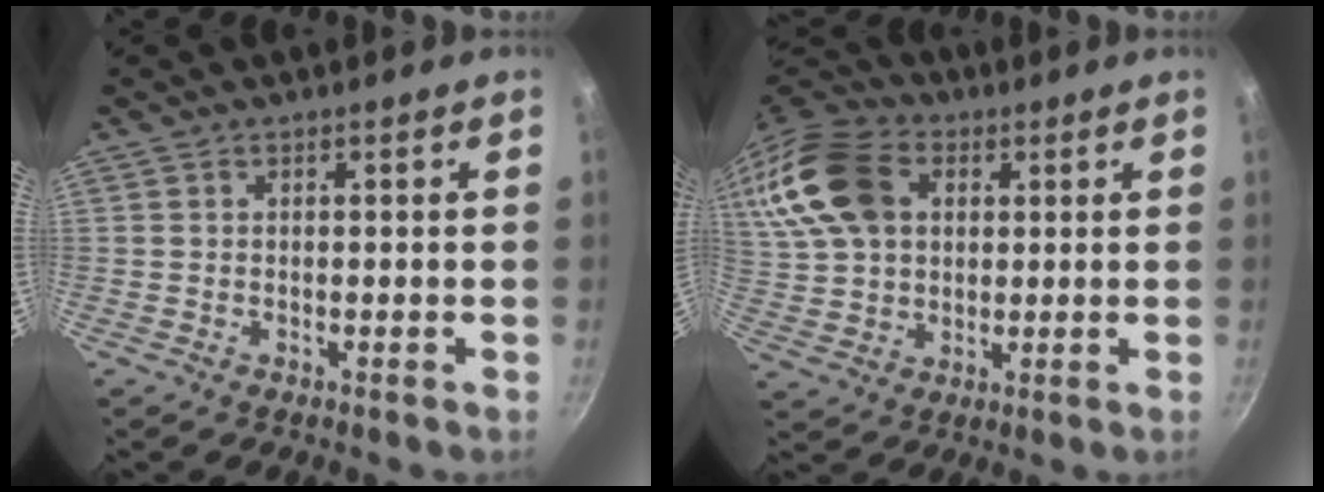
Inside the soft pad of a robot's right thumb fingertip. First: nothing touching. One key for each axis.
{"total": 20.4, "fx": 6.0, "fy": 14.7, "fz": 12.8, "tx": -0.266, "ty": 0.018, "tz": 0.105}